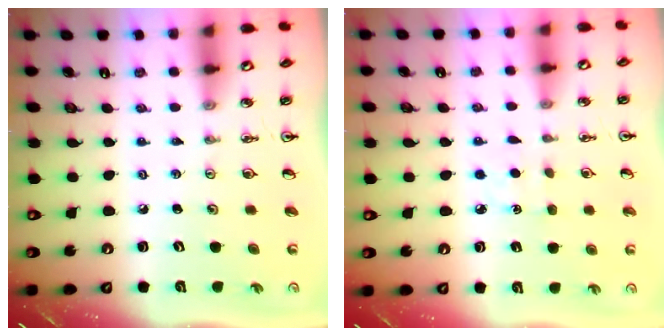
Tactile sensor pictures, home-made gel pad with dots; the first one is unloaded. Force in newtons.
{"total": 2.9, "press": 2.9, "slide": 0.3}